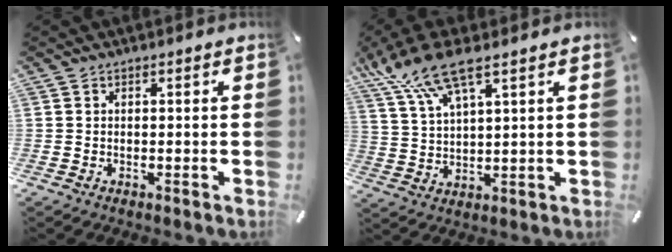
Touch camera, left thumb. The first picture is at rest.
{"total": 12.2, "force": [7.9, 3.9, 8.5], "torque": [-0.193, -0.019, 0.142]}